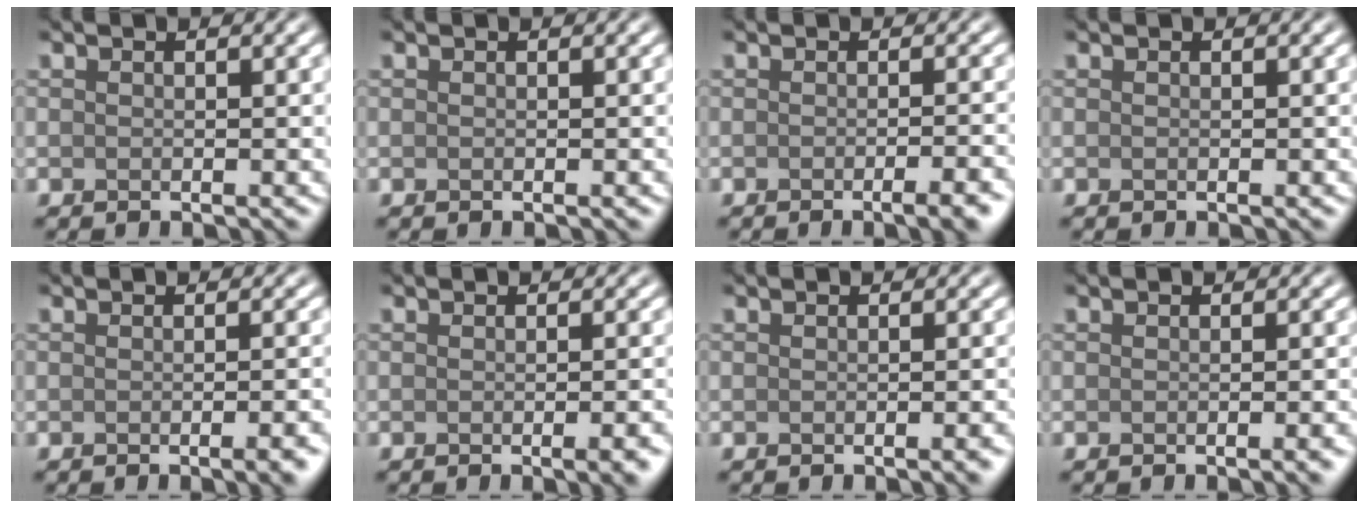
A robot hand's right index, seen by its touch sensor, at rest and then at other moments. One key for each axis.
{"total": 0.0}
{"total": 3.7, "fx": -1.7, "fy": 1.1, "fz": 3.1, "tx": -0.019, "ty": 0.005, "tz": -0.022}
{"total": 0.0}
{"total": 3.2, "fx": -1.2, "fy": 1.0, "fz": 2.8, "tx": -0.015, "ty": 0.003, "tz": -0.015}
{"total": 3.0, "fx": -1.0, "fy": 1.0, "fz": 2.7, "tx": -0.019, "ty": 0.001, "tz": -0.012}
{"total": 2.0, "fx": -0.7, "fy": 0.6, "fz": 1.8, "tx": -0.012, "ty": 0.002, "tz": -0.010}
{"total": 2.4, "fx": -0.8, "fy": 0.7, "fz": 2.1, "tx": -0.014, "ty": 0.000, "tz": -0.011}